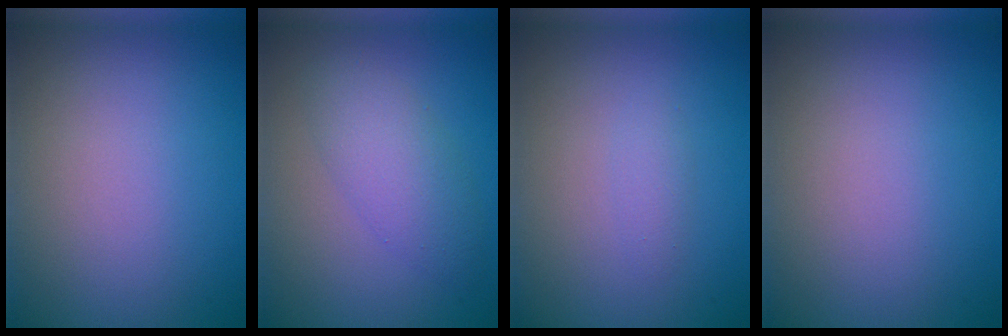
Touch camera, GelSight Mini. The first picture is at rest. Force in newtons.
{"total": 3.6, "press": 3.6, "slide": 0.1}
{"total": 0.9, "press": 0.9, "slide": 0.0}
{"total": 0.0}